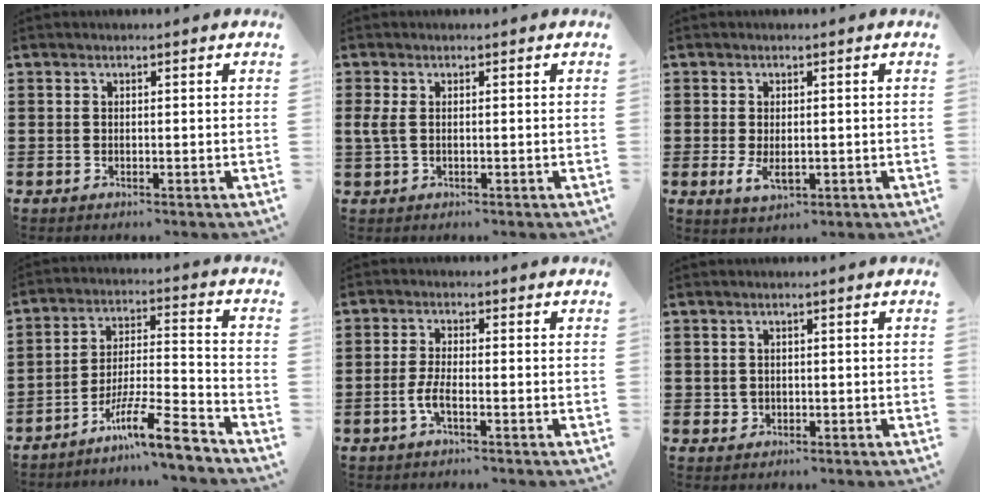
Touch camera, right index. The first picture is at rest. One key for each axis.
{"total": 2.0, "fx": 0.2, "fy": 0.9, "fz": 1.8, "tx": -0.052, "ty": -0.001, "tz": -0.003}
{"total": 2.9, "fx": -0.4, "fy": 1.3, "fz": 2.5, "tx": -0.055, "ty": -0.003, "tz": -0.007}
{"total": 10.8, "fx": -8.3, "fy": 1.0, "fz": 6.9, "tx": -0.114, "ty": 0.013, "tz": -0.158}
{"total": 3.2, "fx": -1.4, "fy": 0.5, "fz": 2.9, "tx": -0.063, "ty": -0.004, "tz": -0.030}
{"total": 1.0, "fx": 0.1, "fy": 1.0, "fz": 0.2, "tx": -0.006, "ty": 0.006, "tz": 0.000}